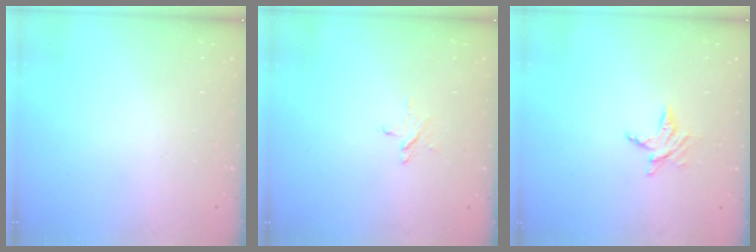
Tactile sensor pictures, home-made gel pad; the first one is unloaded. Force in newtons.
{"total": 3.9, "press": 3.8, "slide": 0.3}
{"total": 5.5, "press": 5.5, "slide": 0.5}